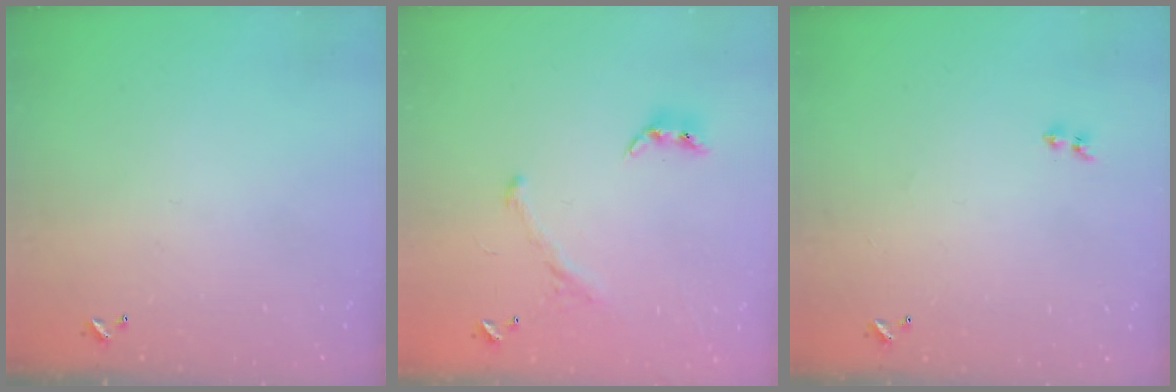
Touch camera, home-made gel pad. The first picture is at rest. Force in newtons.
{"total": 1.3, "press": 0.6, "slide": 1.2}
{"total": 1.1, "press": 0.9, "slide": 0.6}